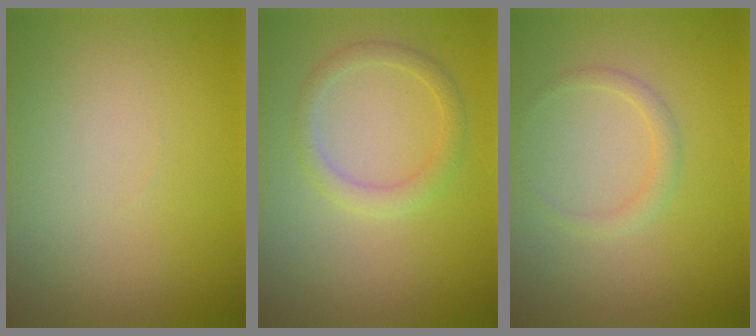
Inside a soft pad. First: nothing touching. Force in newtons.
{"total": 2.0, "press": 2.0, "slide": 0.1}
{"total": 1.3, "press": 1.3, "slide": 0.1}